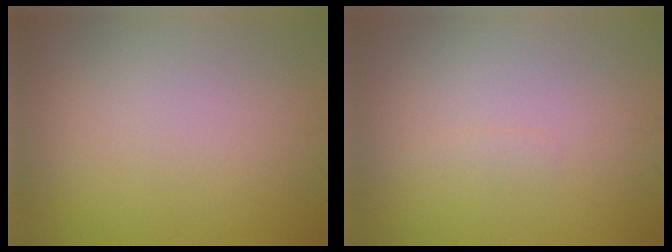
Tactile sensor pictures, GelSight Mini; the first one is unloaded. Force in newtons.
{"total": 0.5, "press": 0.5, "slide": 0.1}